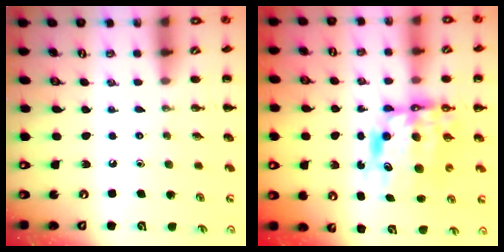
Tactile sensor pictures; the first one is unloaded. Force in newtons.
{"total": 9.9, "press": 9.5, "slide": 2.6}